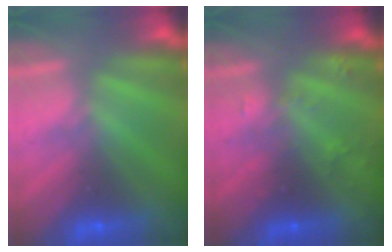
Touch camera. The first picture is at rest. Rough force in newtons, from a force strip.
{"total": 2.4}